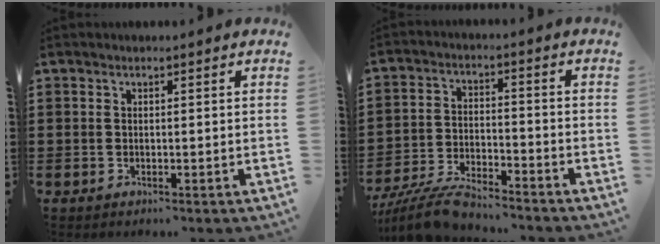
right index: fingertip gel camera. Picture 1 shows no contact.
{"total": 7.4, "force": [-7.1, 0.7, 2.1], "torque": [-0.059, 0.001, -0.140]}